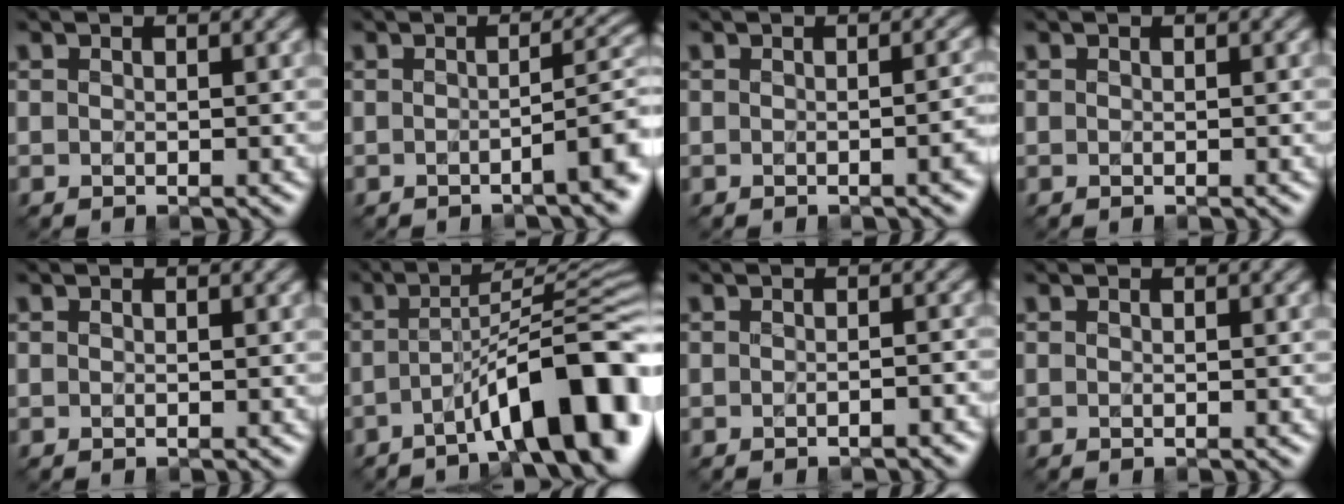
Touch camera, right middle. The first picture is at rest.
{"total": 4.8, "force": [-1.7, 1.1, 4.4], "torque": [-0.049, 0.007, -0.030]}
{"total": 3.0, "force": [-0.7, 1.2, 2.7], "torque": [-0.014, -0.001, -0.004]}
{"total": 0.0}
{"total": 0.0}
{"total": 10.5, "force": [-4.3, 2.2, 9.3], "torque": [-0.118, 0.019, -0.069]}
{"total": 1.0, "force": [-0.8, 0.2, 0.6], "torque": [-0.008, 0.001, -0.014]}
{"total": 0.0}